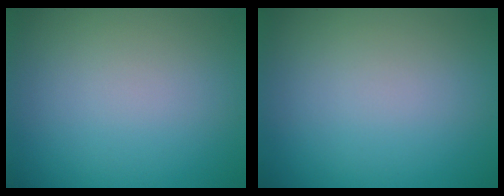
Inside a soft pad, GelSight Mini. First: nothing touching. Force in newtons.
{"total": 0.0}